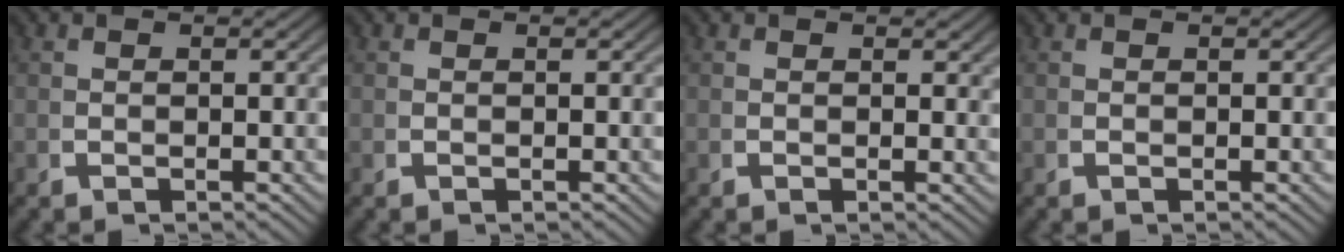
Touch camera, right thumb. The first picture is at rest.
{"total": 0.0}
{"total": 0.7, "force": [0.5, 0.3, 0.3], "torque": [-0.001, -0.003, 0.005]}
{"total": 0.0}